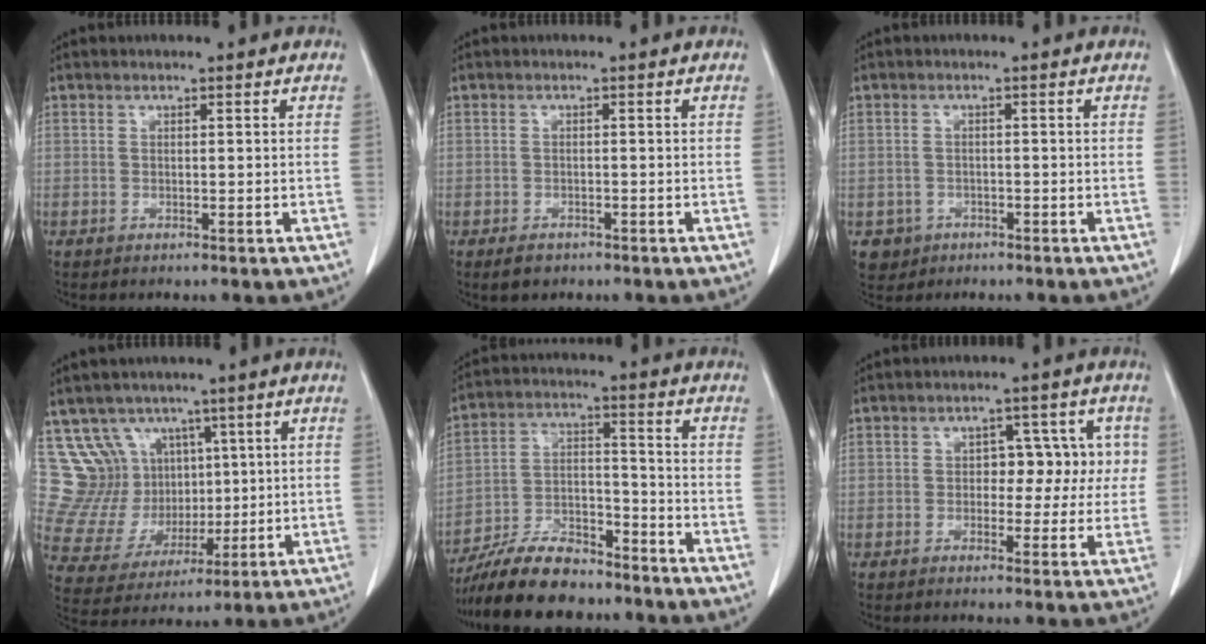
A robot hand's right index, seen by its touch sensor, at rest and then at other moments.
{"total": 1.9, "force": [-1.2, 1.3, 0.7], "torque": [-0.015, -0.001, -0.013]}
{"total": 3.2, "force": [-1.2, 3.0, 0.1], "torque": [0.002, 0.009, -0.016]}
{"total": 11.7, "force": [6.1, 9.3, 3.5], "torque": [-0.079, 0.043, 0.140]}
{"total": 12.6, "force": [-10.9, 3.7, 5.1], "torque": [-0.092, 0.007, -0.197]}
{"total": 6.2, "force": [0.7, 4.2, 4.4], "torque": [-0.037, 0.028, 0.010]}